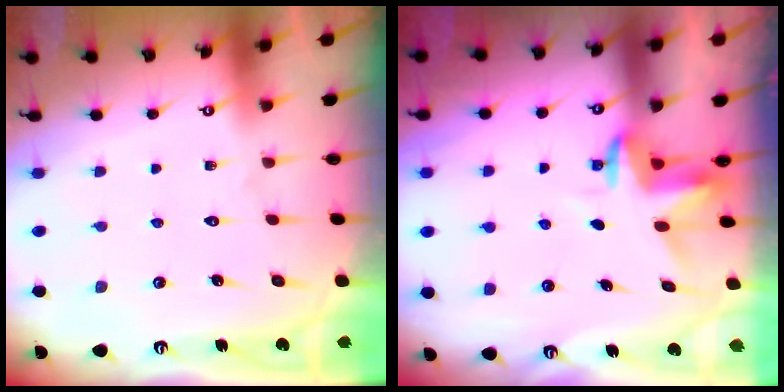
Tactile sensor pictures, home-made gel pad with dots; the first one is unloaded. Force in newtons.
{"total": 3.6, "press": 3.6, "slide": 0.2}